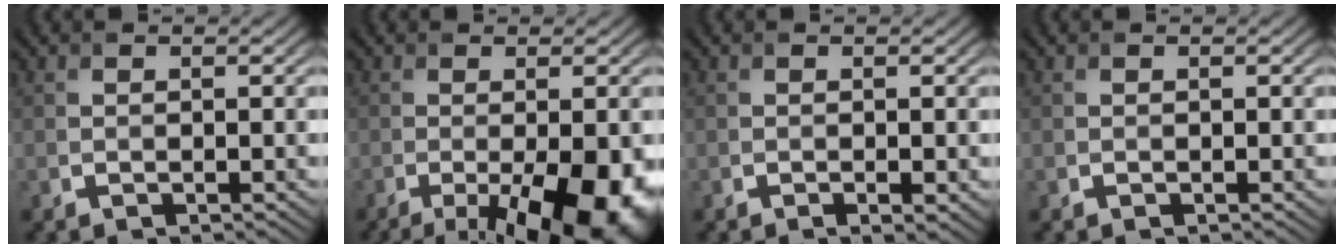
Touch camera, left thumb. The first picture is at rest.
{"total": 13.9, "force": [-6.0, 5.1, 11.5], "torque": [-0.151, -0.032, -0.061]}
{"total": 1.1, "force": [-0.4, 0.2, 1.1], "torque": [-0.018, -0.003, -0.004]}
{"total": 0.0}